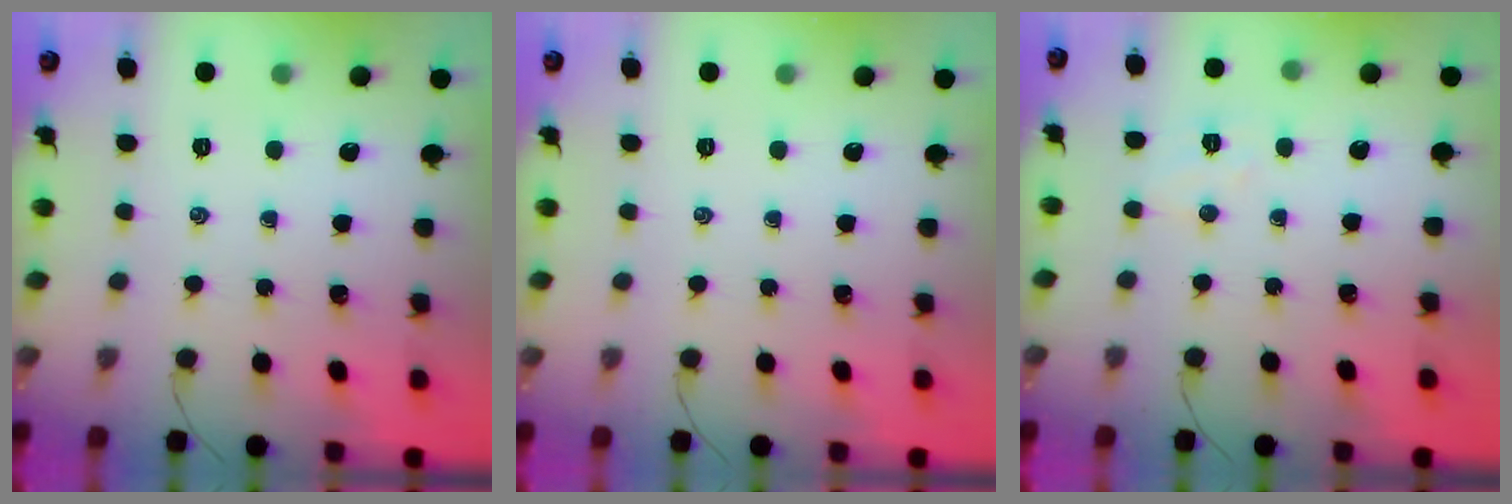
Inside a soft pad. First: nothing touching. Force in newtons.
{"total": 0.0}
{"total": 5.2, "press": 5.1, "slide": 1.1}